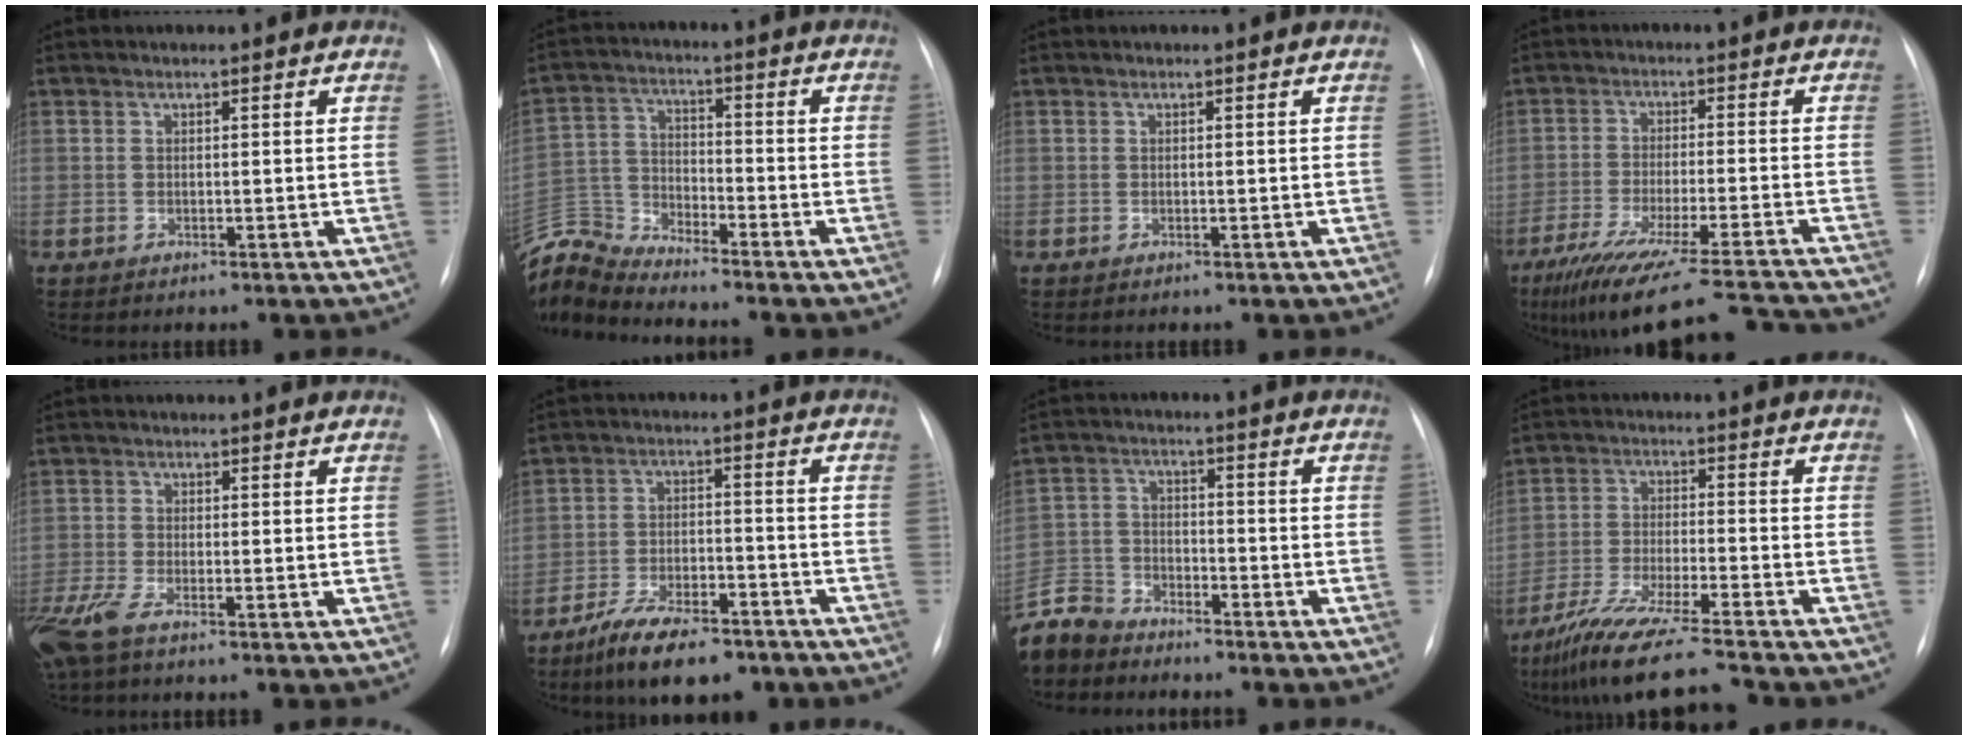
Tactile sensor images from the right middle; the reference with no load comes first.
{"total": 8.7, "force": [-8.7, -0.9, -0.2], "torque": [-0.005, 0.018, -0.173]}
{"total": 0.0}
{"total": 20.9, "force": [-18.8, 0.1, 9.1], "torque": [-0.126, -0.039, -0.275]}
{"total": 5.2, "force": [-3.4, 1.2, 3.8], "torque": [-0.089, -0.016, -0.071]}
{"total": 11.1, "force": [-8.3, 3.8, 6.2], "torque": [-0.110, -0.006, -0.142]}
{"total": 9.5, "force": [-8.7, 3.7, 1.2], "torque": [-0.033, 0.004, -0.171]}
{"total": 12.8, "force": [-10.8, -0.2, 6.8], "torque": [-0.117, -0.032, -0.183]}